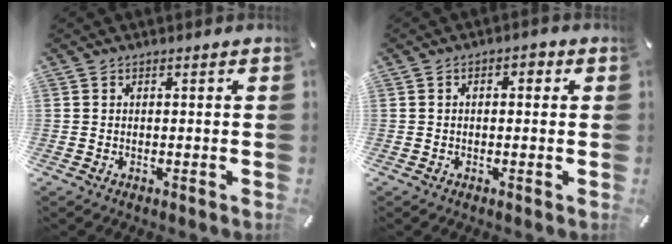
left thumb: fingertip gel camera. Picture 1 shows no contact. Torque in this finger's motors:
{"motor_torque": [-0.04, 0.04, 0.13, 0.13, 0.00]}